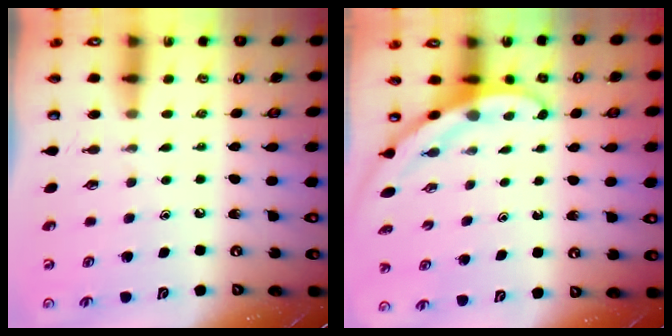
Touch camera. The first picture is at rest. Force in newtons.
{"total": 3.4, "press": 3.4, "slide": 0.2}